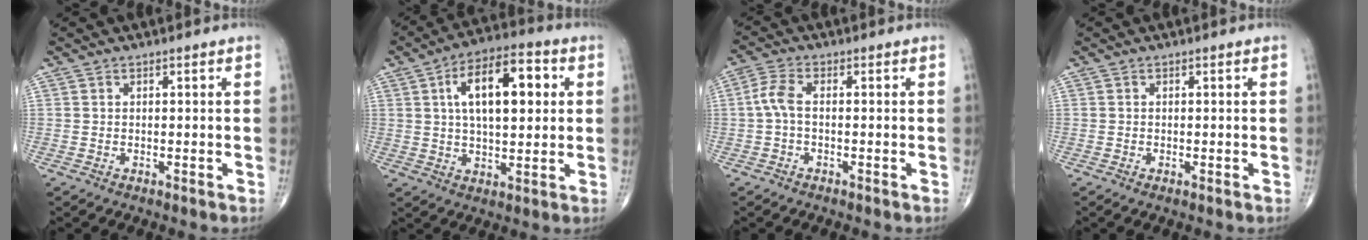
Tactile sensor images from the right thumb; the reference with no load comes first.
{"total": 15.1, "force": [3.6, 7.1, 12.8], "torque": [-0.187, 0.011, 0.055]}
{"total": 3.8, "force": [-0.4, 1.7, 3.4], "torque": [-0.083, 0.011, -0.016]}
{"total": 0.5, "force": [-0.3, 0.1, 0.4], "torque": [-0.009, -0.002, -0.007]}